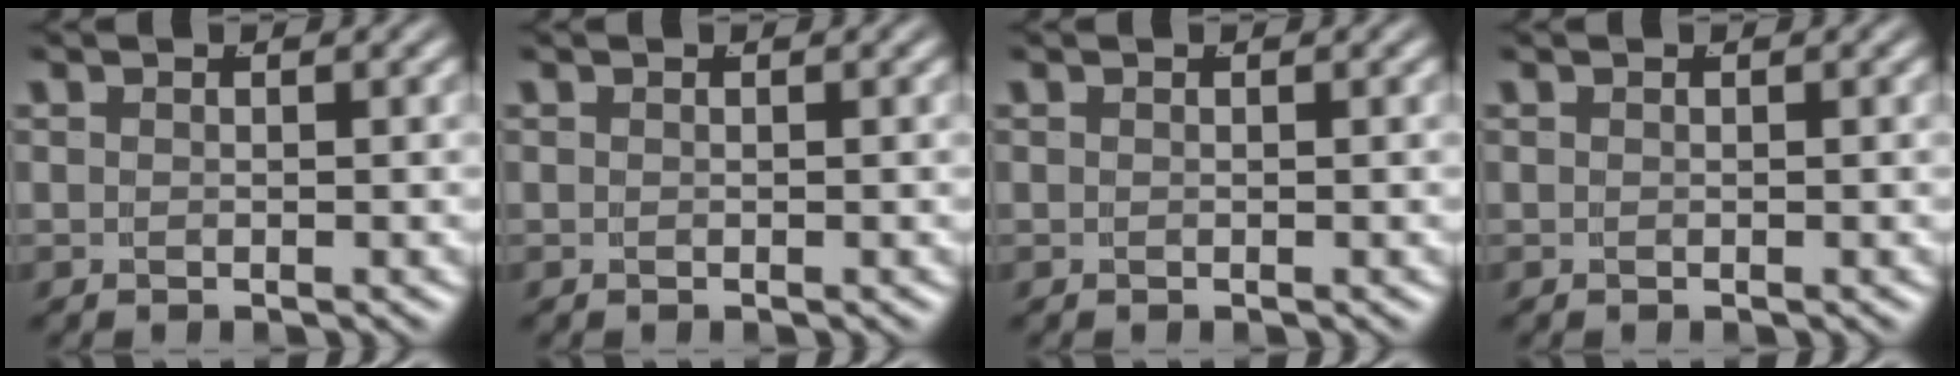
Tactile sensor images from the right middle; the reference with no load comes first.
{"total": 0.0}
{"total": 0.0}
{"total": 0.0}